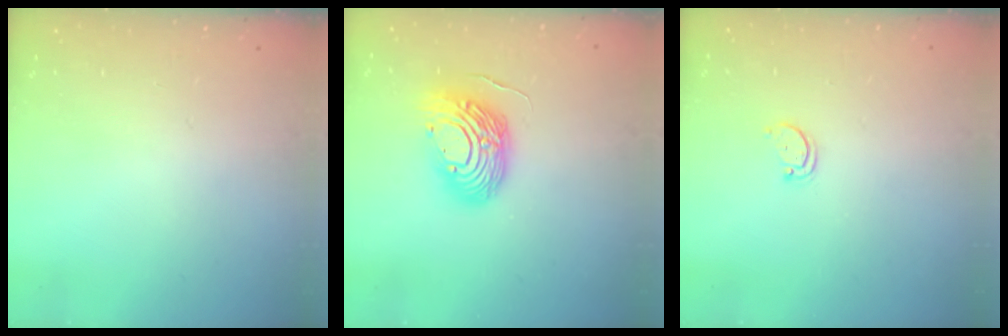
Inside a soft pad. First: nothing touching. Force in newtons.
{"total": 13.9, "press": 13.7, "slide": 2.3}
{"total": 2.6, "press": 2.5, "slide": 0.4}